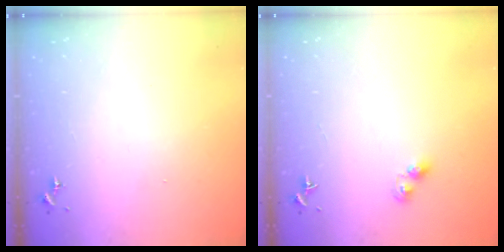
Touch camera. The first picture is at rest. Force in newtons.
{"total": 4.6, "press": 4.6, "slide": 0.2}